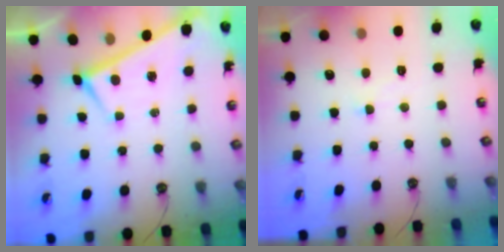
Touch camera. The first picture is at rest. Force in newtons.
{"total": 1.7, "press": 1.6, "slide": 0.5}